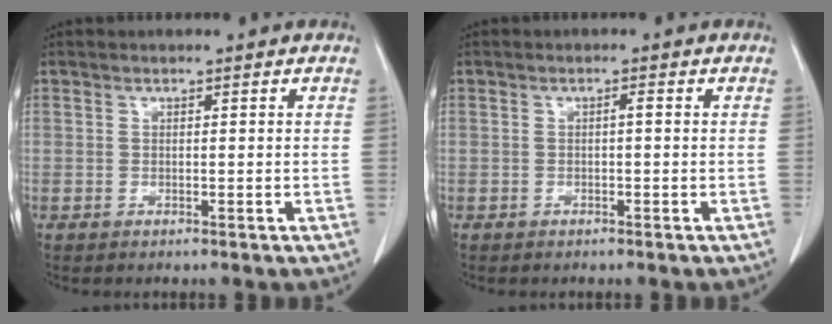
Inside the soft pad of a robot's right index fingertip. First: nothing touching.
{"total": 0.7, "force": [0.0, 0.1, 0.6], "torque": [-0.011, 0.003, 0.002]}